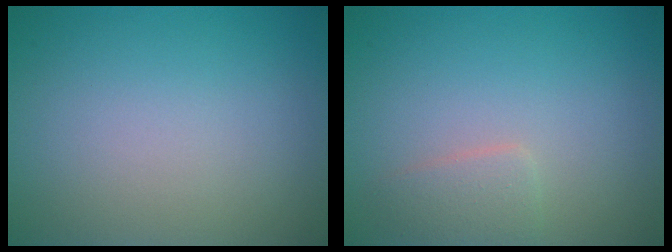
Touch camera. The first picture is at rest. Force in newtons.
{"total": 1.7, "press": 1.7, "slide": 0.1}